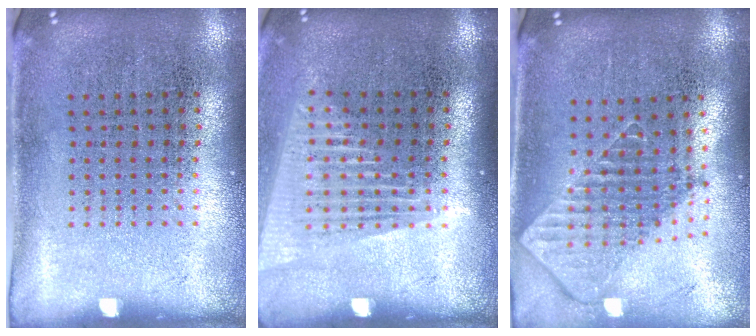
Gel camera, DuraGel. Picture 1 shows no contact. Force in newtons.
{"total": 1.6, "press": 1.4, "slide": 0.7}
{"total": 1.9, "press": 1.5, "slide": 1.3}